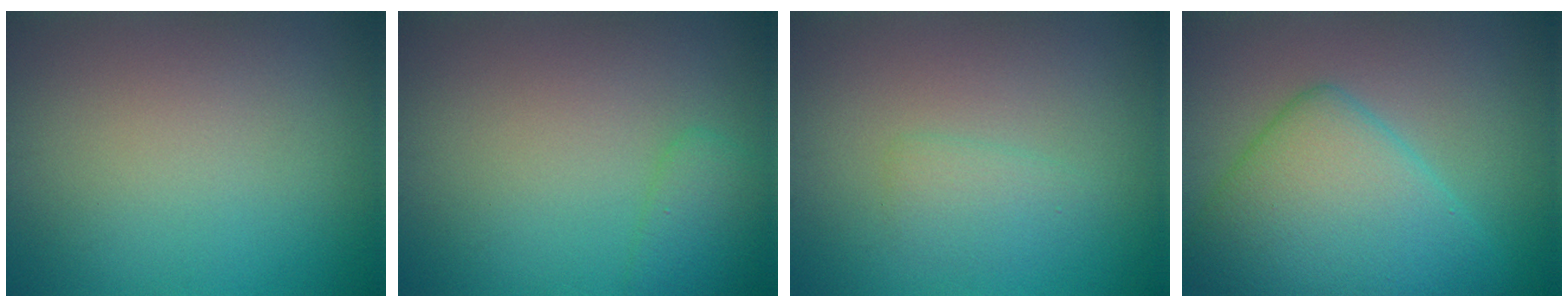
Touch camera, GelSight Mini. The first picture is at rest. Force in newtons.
{"total": 2.0, "press": 2.0, "slide": 0.1}
{"total": 1.6, "press": 1.6, "slide": 0.1}
{"total": 8.3, "press": 8.3, "slide": 0.2}